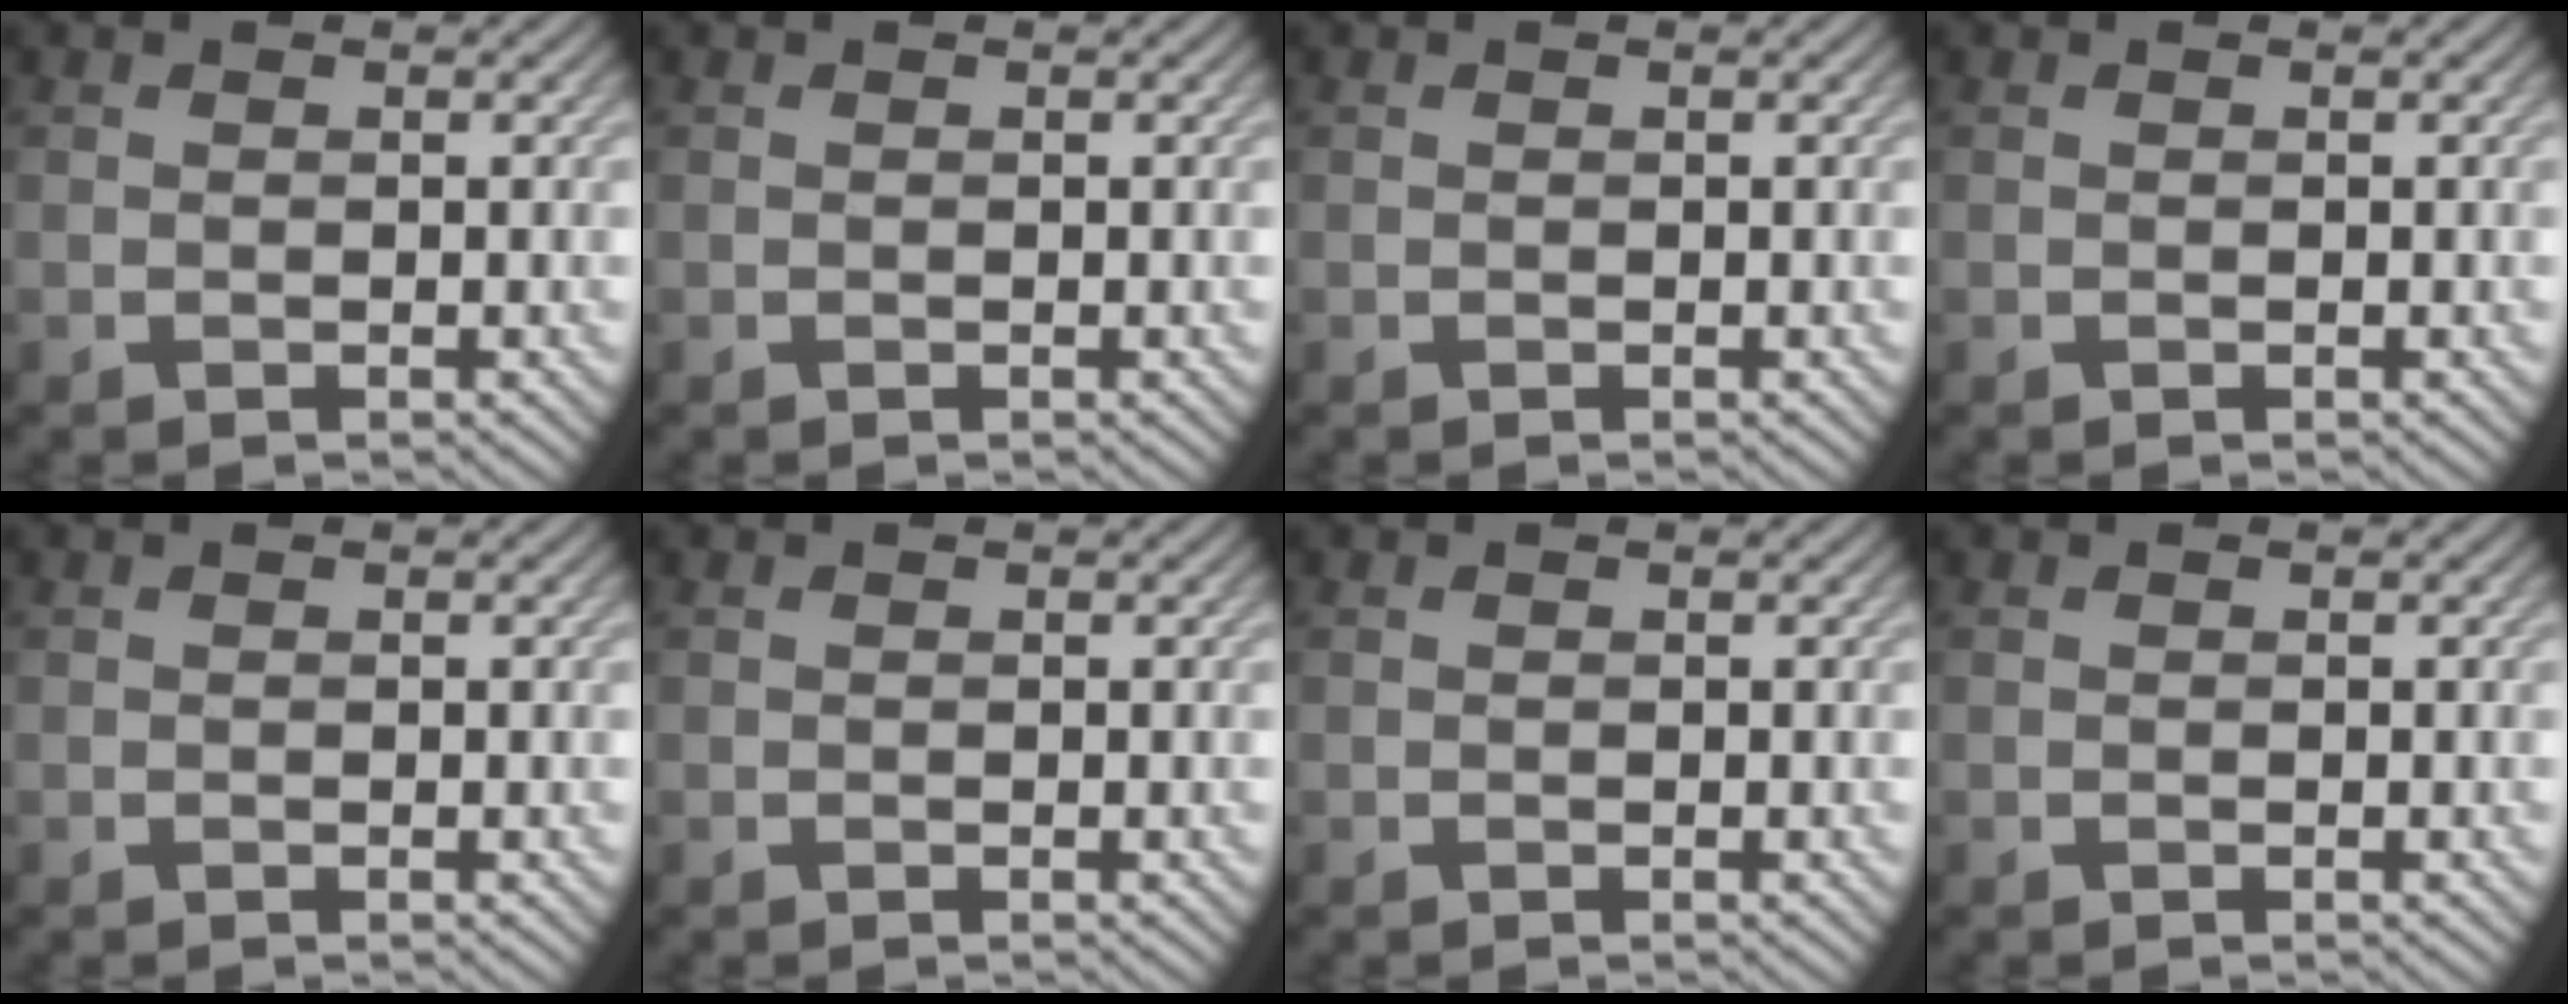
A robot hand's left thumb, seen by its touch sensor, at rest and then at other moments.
{"total": 0.0}
{"total": 0.0}
{"total": 0.0}
{"total": 0.0}
{"total": 0.0}
{"total": 0.0}
{"total": 0.0}